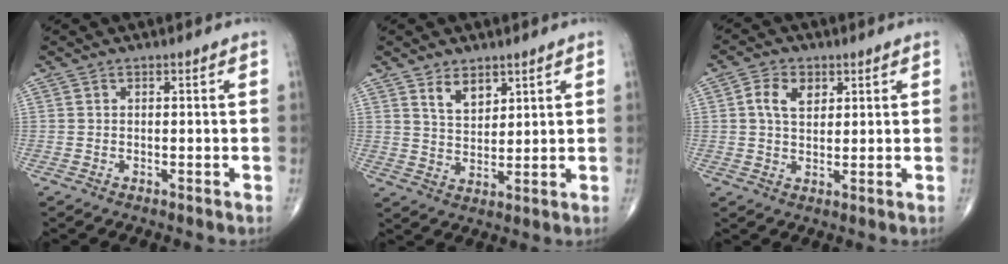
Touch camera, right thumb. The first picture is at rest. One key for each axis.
{"total": 5.3, "fx": 3.3, "fy": 3.0, "fz": 2.9, "tx": -0.030, "ty": -0.029, "tz": 0.065}
{"total": 5.3, "fx": 1.8, "fy": 3.6, "fz": 3.5, "tx": -0.054, "ty": -0.002, "tz": 0.029}